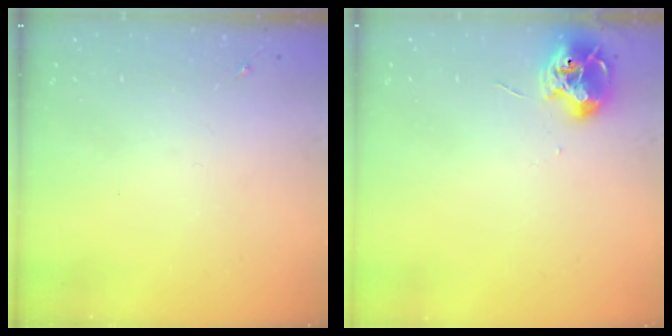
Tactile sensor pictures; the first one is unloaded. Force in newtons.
{"total": 9.3, "press": 9.3, "slide": 1.0}